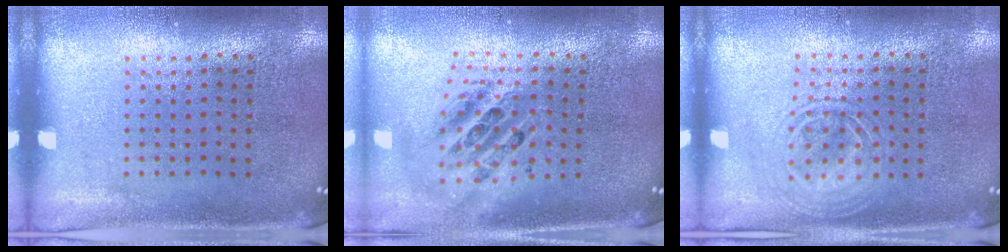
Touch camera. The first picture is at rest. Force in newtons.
{"total": 2.2, "press": 1.6, "slide": 1.4}
{"total": 1.2, "press": 1.2, "slide": 0.1}